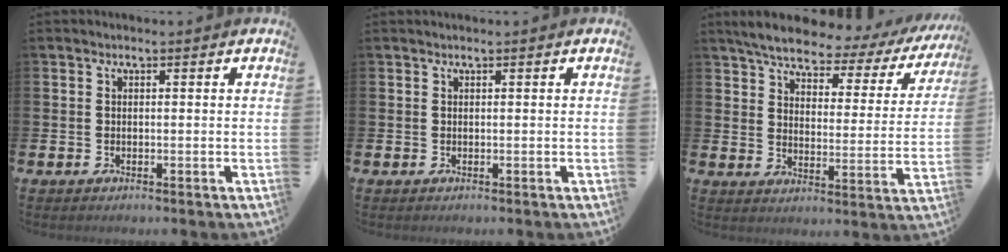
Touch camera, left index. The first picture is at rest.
{"total": 0.0}
{"total": 5.6, "force": [4.9, 1.5, 2.5], "torque": [-0.070, -0.033, 0.075]}